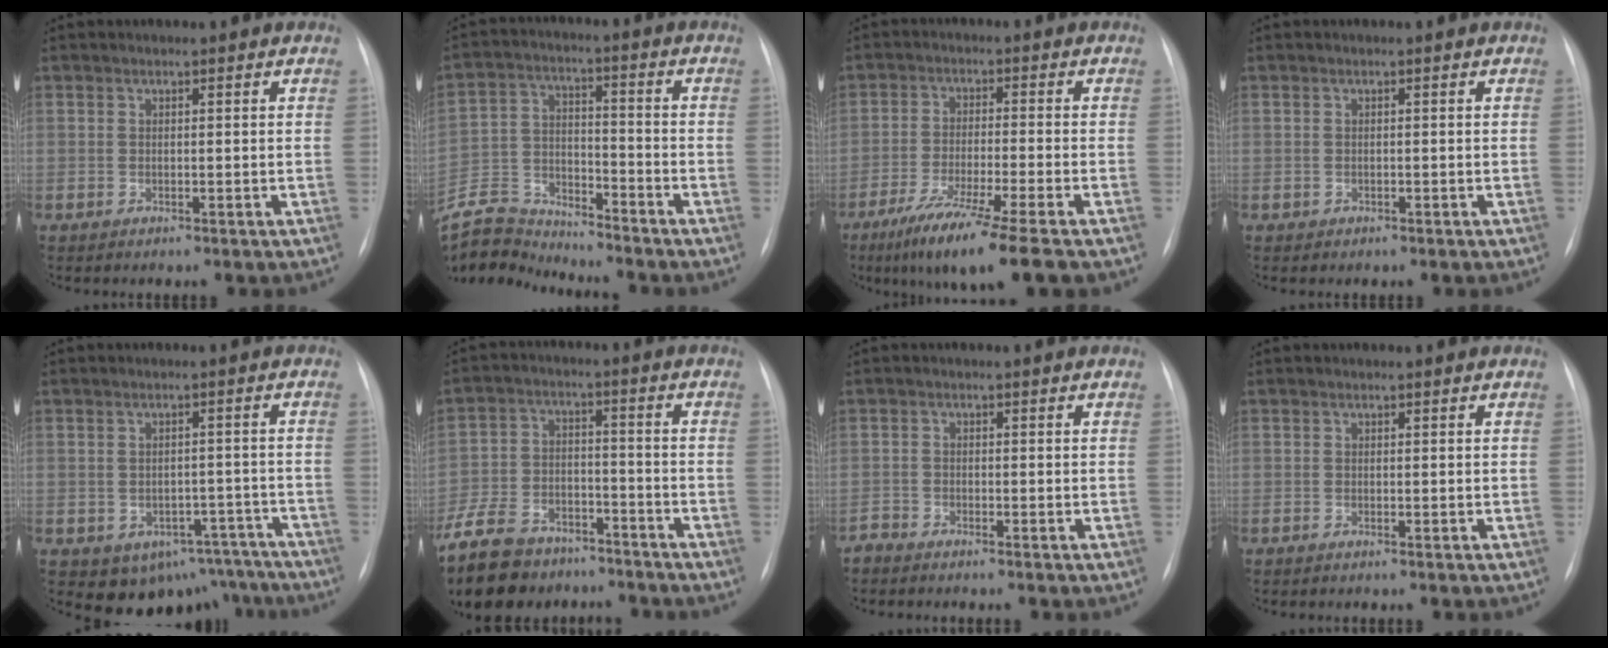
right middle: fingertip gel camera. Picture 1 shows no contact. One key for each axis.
{"total": 9.4, "fx": -9.4, "fy": 0.5, "fz": -1.0, "tx": 0.014, "ty": 0.019, "tz": -0.182}
{"total": 11.4, "fx": -7.7, "fy": -0.5, "fz": 8.4, "tx": -0.147, "ty": -0.036, "tz": -0.130}
{"total": 0.6, "fx": -0.2, "fy": 0.5, "fz": 0.1, "tx": -0.003, "ty": 0.002, "tz": -0.001}
{"total": 10.5, "fx": -7.5, "fy": 6.9, "fz": 2.6, "tx": -0.015, "ty": 0.030, "tz": -0.085}
{"total": 17.9, "fx": -13.7, "fy": 9.2, "fz": 7.1, "tx": -0.180, "ty": -0.001, "tz": -0.224}
{"total": 1.7, "fx": -1.6, "fy": 0.2, "fz": -0.2, "tx": 0.003, "ty": -0.004, "tz": -0.033}
{"total": 0.0}